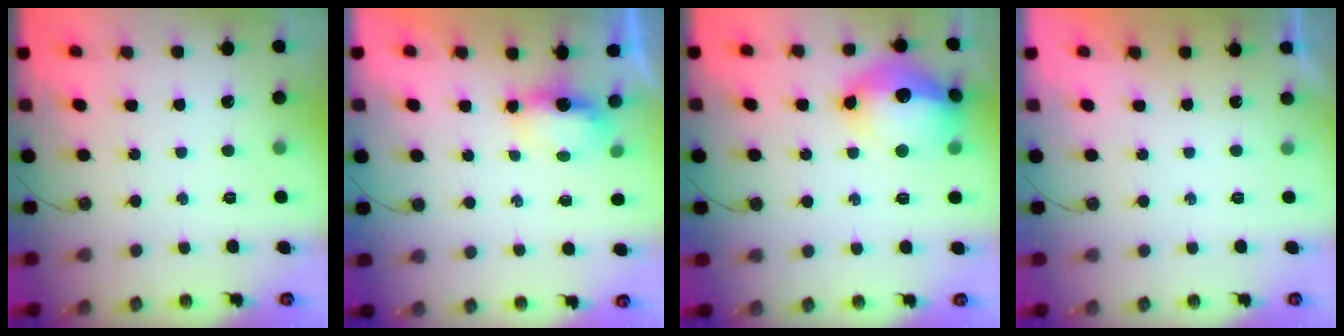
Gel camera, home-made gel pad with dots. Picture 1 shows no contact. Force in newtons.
{"total": 5.2, "press": 5.2, "slide": 0.6}
{"total": 18.8, "press": 18.8, "slide": 1.5}
{"total": 0.0}